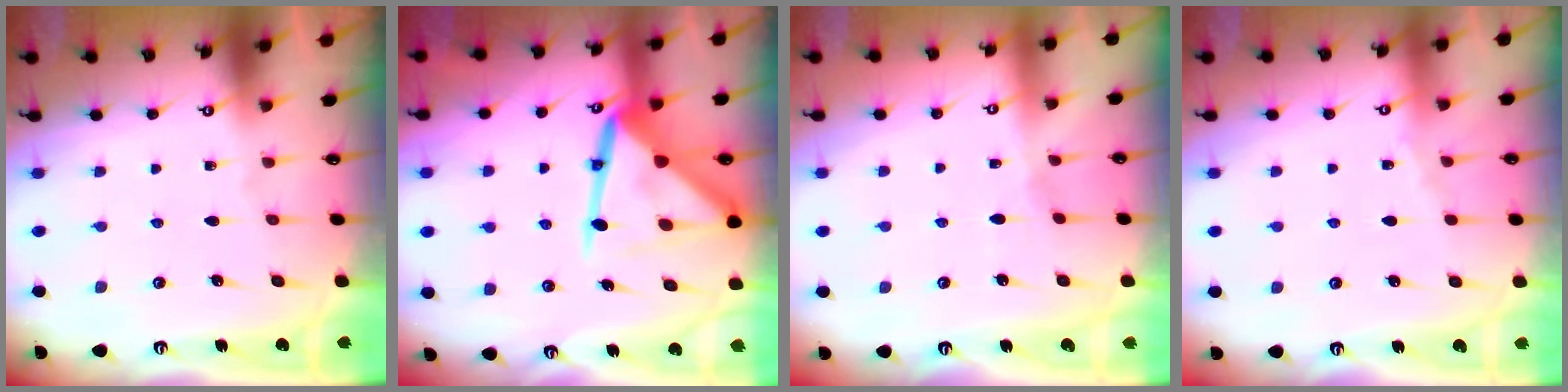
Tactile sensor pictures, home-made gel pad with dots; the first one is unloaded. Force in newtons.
{"total": 15.3, "press": 15.2, "slide": 1.4}
{"total": 2.5, "press": 2.5, "slide": 0.4}
{"total": 1.8, "press": 1.8, "slide": 0.4}